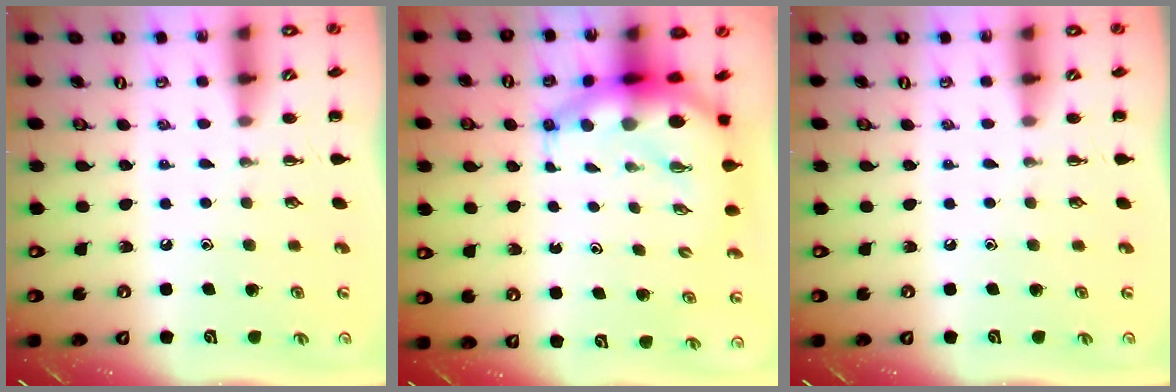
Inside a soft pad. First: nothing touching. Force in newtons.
{"total": 8.1, "press": 7.8, "slide": 2.1}
{"total": 0.0}